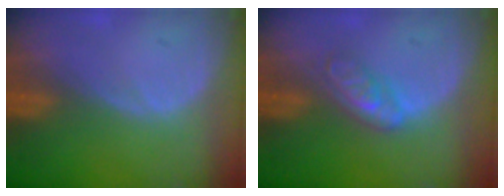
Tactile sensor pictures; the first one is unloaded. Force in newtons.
{"total": 4.5, "press": 3.9, "slide": 2.3}